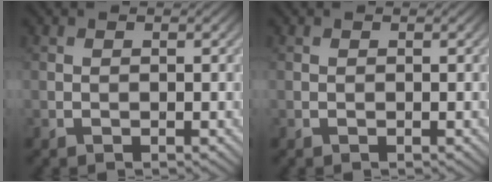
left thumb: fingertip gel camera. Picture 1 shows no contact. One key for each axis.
{"total": 0.0}